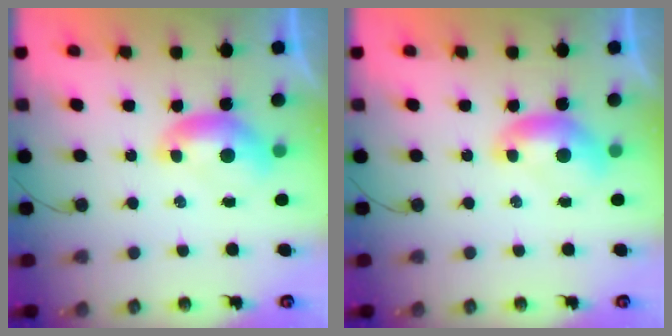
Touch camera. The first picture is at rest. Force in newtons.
{"total": 0.0}